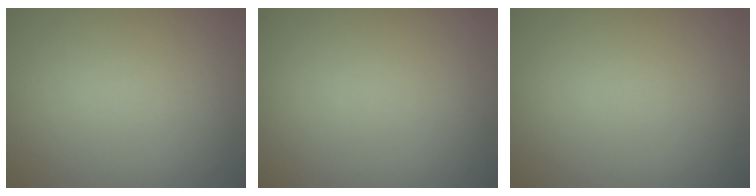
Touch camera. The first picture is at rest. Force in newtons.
{"total": 0.0}
{"total": 0.0}